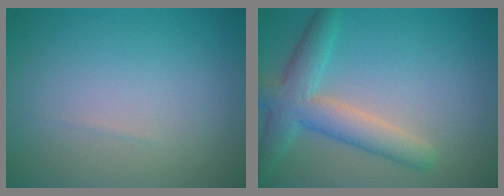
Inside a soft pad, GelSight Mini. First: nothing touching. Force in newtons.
{"total": 5.2, "press": 5.2, "slide": 0.2}